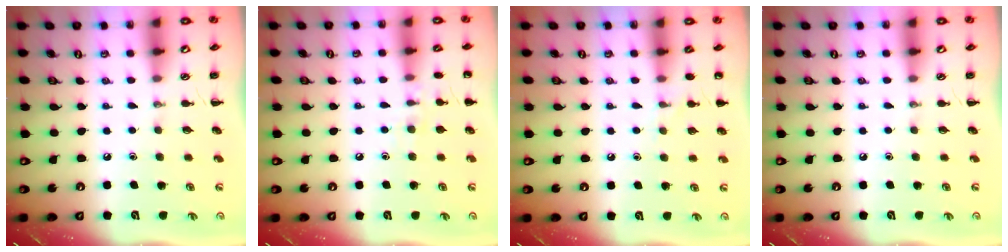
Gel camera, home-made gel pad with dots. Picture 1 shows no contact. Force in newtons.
{"total": 7.5, "press": 7.2, "slide": 2.0}
{"total": 5.5, "press": 5.2, "slide": 1.9}
{"total": 0.0}